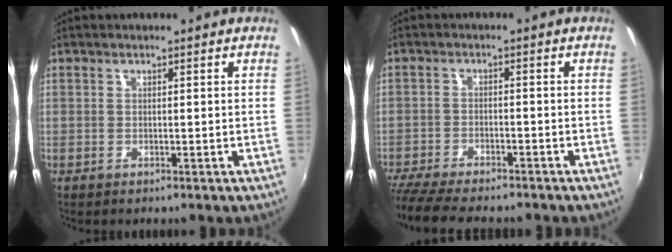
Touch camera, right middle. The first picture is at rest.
{"total": 12.3, "force": [-10.7, 2.0, 5.7], "torque": [-0.134, -0.038, -0.181]}